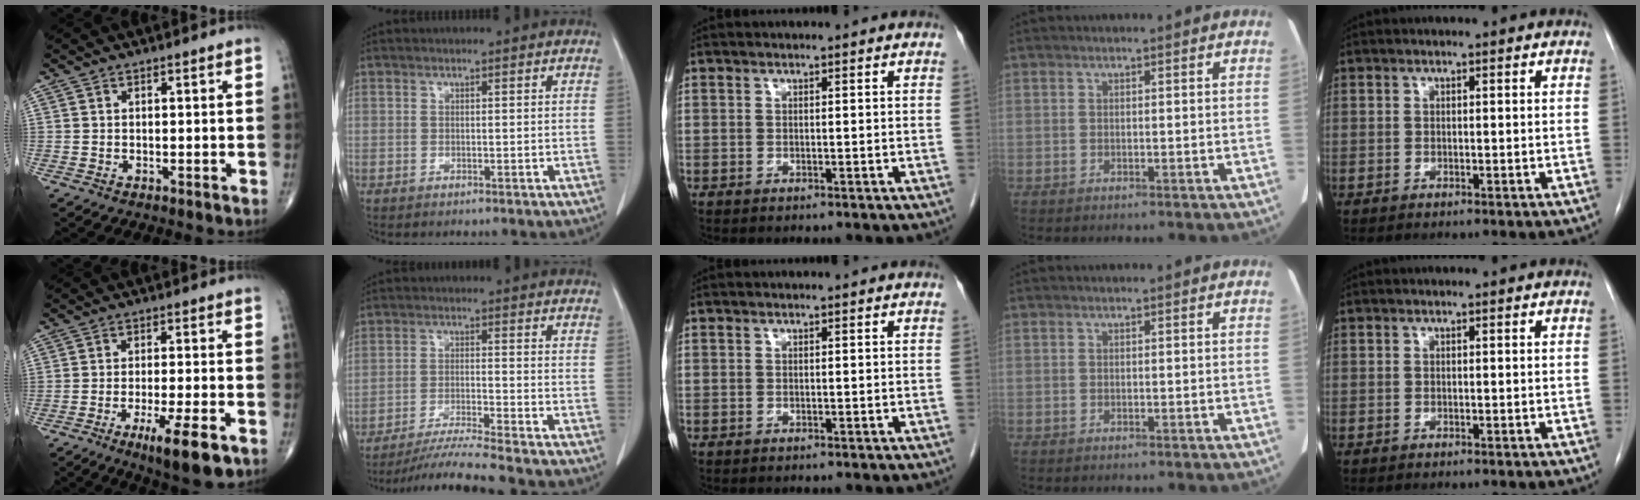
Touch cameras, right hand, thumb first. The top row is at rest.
{"thumb": {"total": 9.8, "force": [-4.9, 1.8, 8.2], "torque": [-0.133, -0.001, -0.073]}, "index": {"total": 8.8, "force": [-7.8, -2.2, 3.2], "torque": [-0.047, -0.024, -0.138]}}